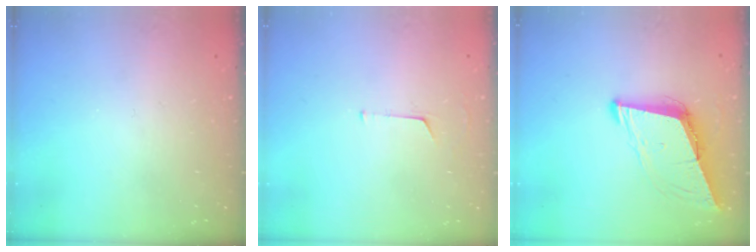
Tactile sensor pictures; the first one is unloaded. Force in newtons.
{"total": 3.9, "press": 3.8, "slide": 0.3}
{"total": 8.8, "press": 8.0, "slide": 3.6}